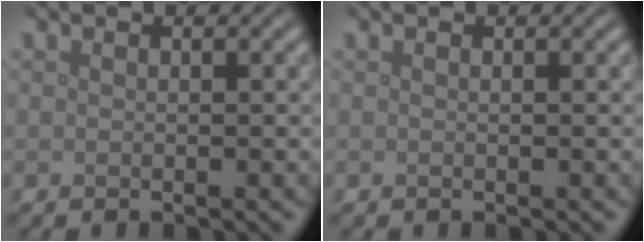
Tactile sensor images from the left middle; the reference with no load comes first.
{"total": 0.0}